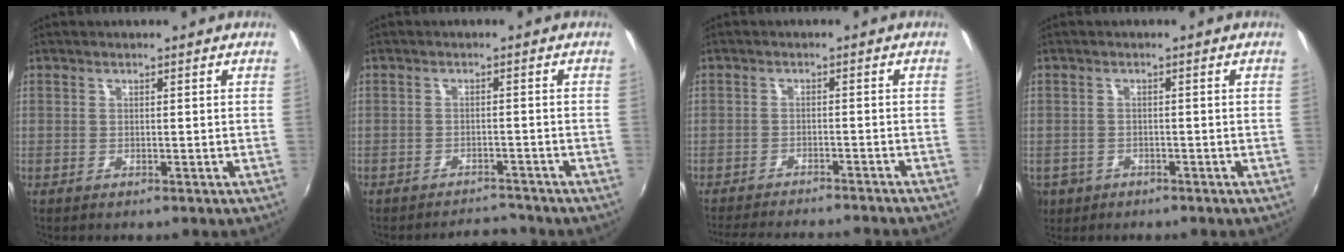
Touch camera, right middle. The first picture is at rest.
{"total": 4.5, "force": [-4.3, 1.1, 0.3], "torque": [-0.017, 0.005, -0.066]}
{"total": 12.3, "force": [-11.2, 0.9, 5.1], "torque": [-0.112, -0.011, -0.163]}
{"total": 5.9, "force": [-2.7, 4.7, 2.1], "torque": [-0.064, -0.008, -0.041]}